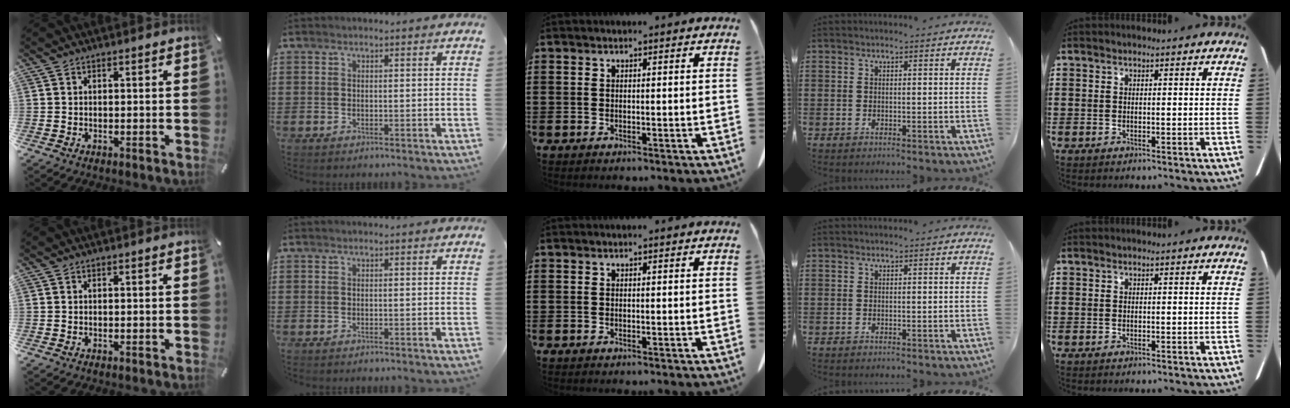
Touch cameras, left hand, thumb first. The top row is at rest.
{}